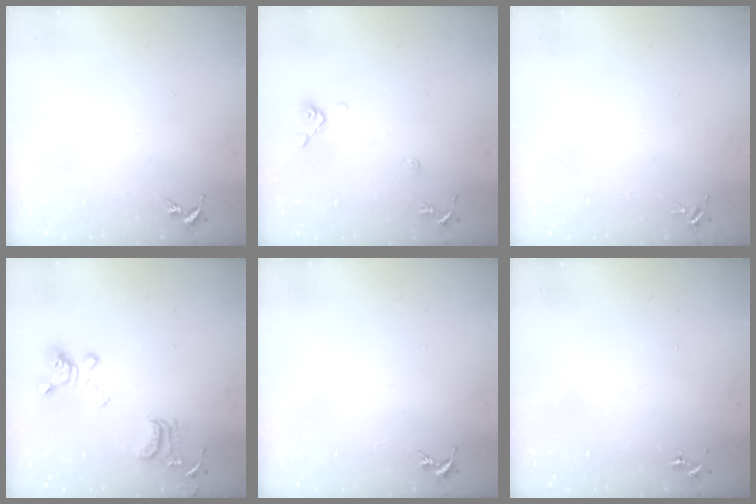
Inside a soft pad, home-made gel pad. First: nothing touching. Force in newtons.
{"total": 8.9, "press": 8.7, "slide": 1.9}
{"total": 4.4, "press": 4.4, "slide": 0.6}
{"total": 16.4, "press": 16.3, "slide": 1.5}
{"total": 0.0}
{"total": 0.0}